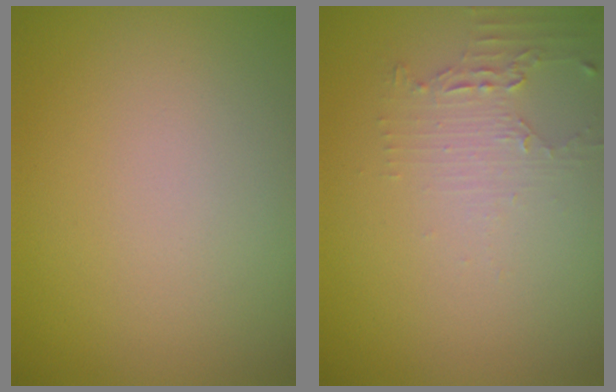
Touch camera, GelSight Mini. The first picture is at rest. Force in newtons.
{"total": 1.9, "press": 1.3, "slide": 1.4}